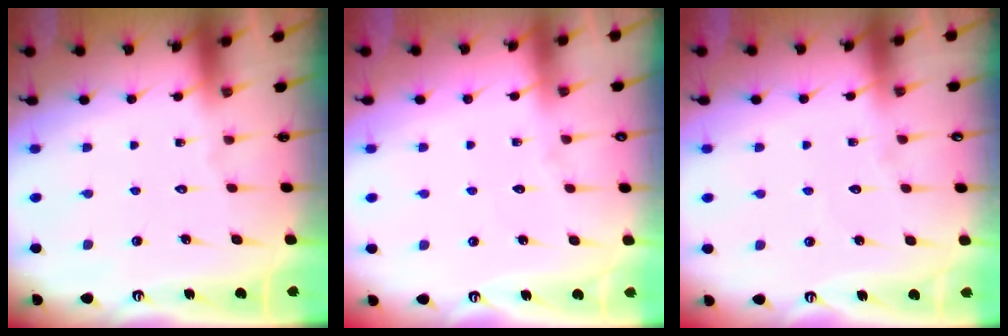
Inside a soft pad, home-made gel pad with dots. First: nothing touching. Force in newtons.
{"total": 2.8, "press": 2.8, "slide": 0.4}
{"total": 2.3, "press": 2.3, "slide": 0.2}